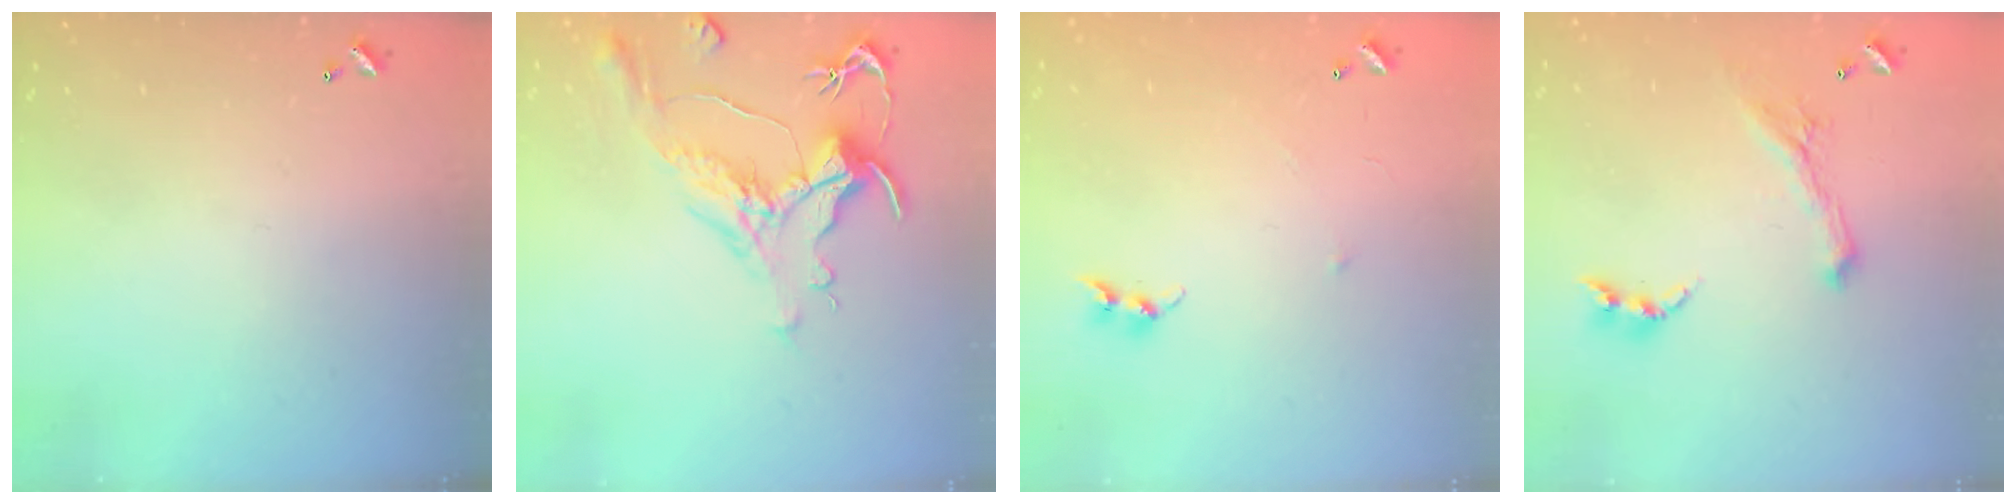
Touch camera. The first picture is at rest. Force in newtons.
{"total": 1.1, "press": 0.0, "slide": 1.1}
{"total": 6.4, "press": 6.4, "slide": 0.4}
{"total": 0.8, "press": 0.8, "slide": 0.2}